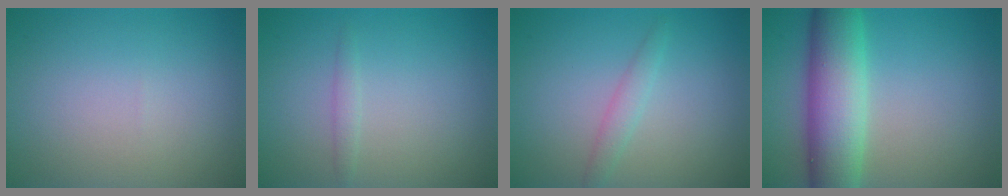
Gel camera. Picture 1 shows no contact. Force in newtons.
{"total": 0.8, "press": 0.8, "slide": 0.0}
{"total": 1.4, "press": 1.4, "slide": 0.1}
{"total": 8.5, "press": 8.5, "slide": 0.4}